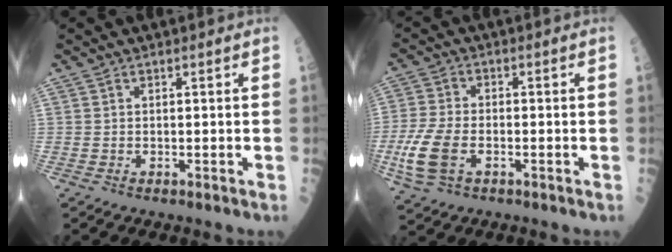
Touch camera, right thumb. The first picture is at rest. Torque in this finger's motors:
{"motor_torque": [-0.05, 0.22, 0.22, 0.02, 0.27]}